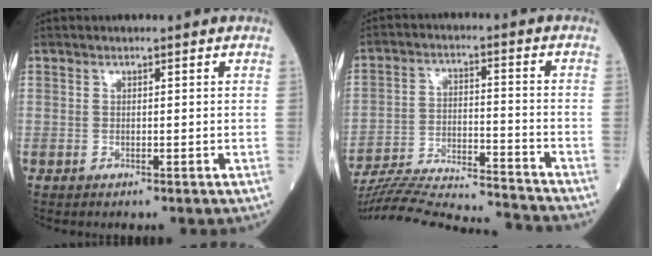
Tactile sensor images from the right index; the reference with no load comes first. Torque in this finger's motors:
{"motor_torque": [-2.14, 0.00, -0.70, -0.21]}